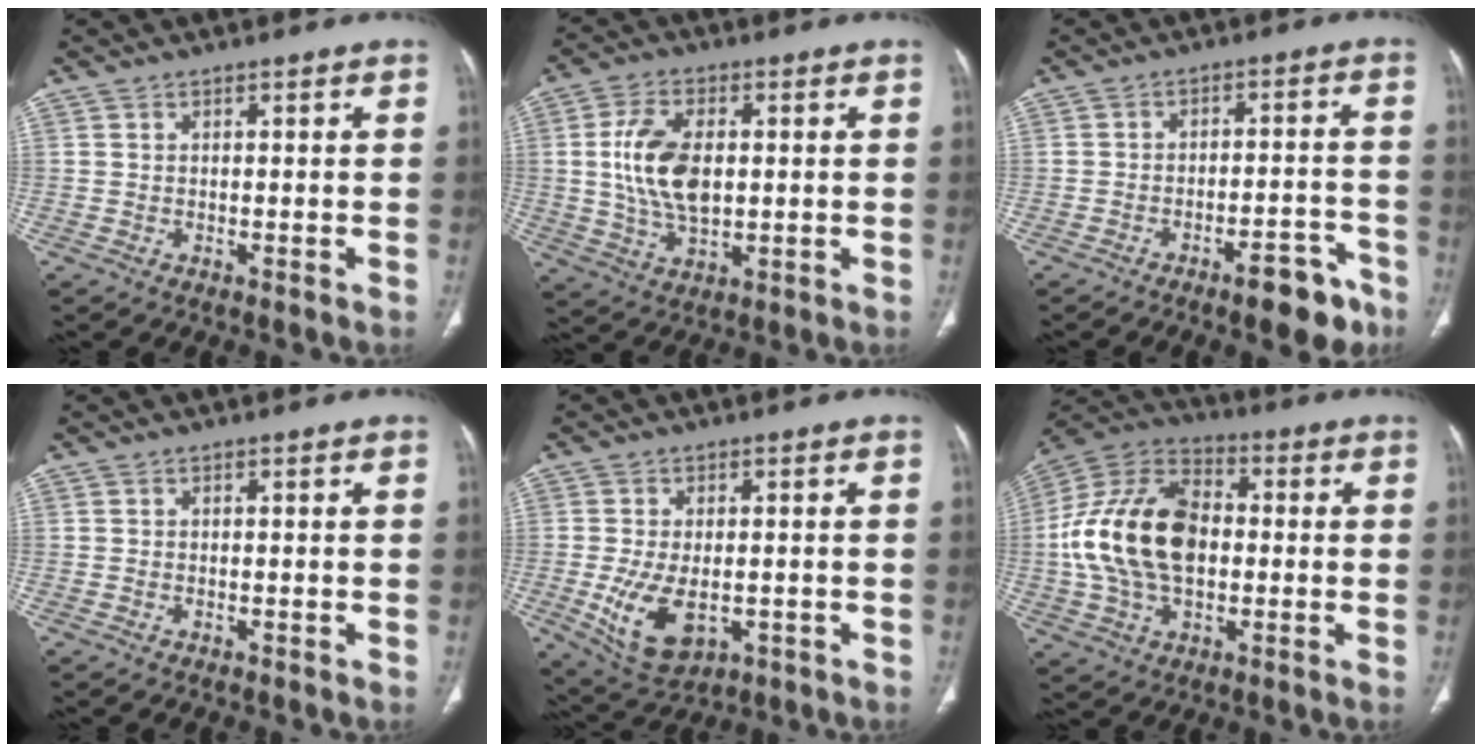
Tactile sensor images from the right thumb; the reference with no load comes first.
{"total": 12.1, "force": [1.1, 6.9, 9.9], "torque": [-0.187, -0.003, 0.027]}
{"total": 8.6, "force": [-5.7, 2.9, 5.7], "torque": [-0.060, 0.041, -0.076]}
{"total": 0.0}
{"total": 10.4, "force": [-2.4, 5.9, 8.1], "torque": [-0.147, -0.007, -0.024]}
{"total": 20.7, "force": [-0.2, 13.3, 15.9], "torque": [-0.298, 0.024, -0.006]}